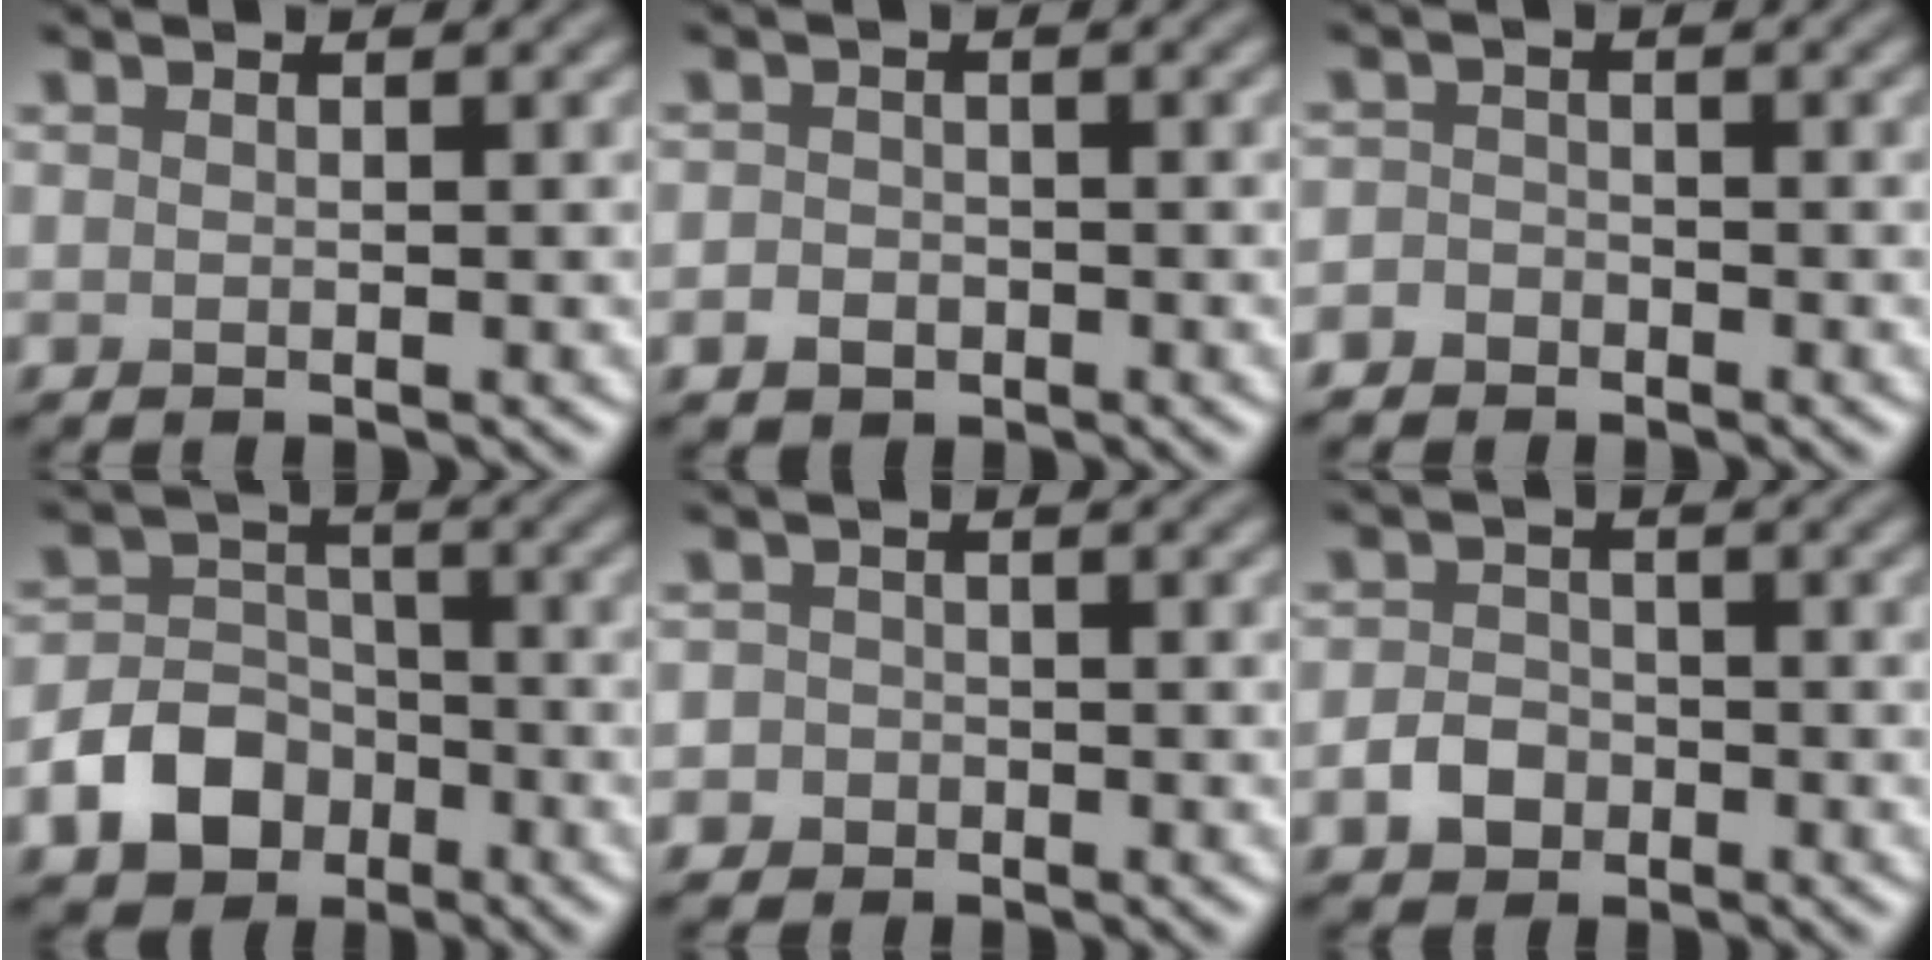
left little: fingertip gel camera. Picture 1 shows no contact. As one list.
[{"total": 1.7, "force": [-0.8, 1.4, 0.6], "torque": [-0.006, -0.002, -0.018]}, {"total": 1.6, "force": [-1.1, 1.1, 0.1], "torque": [0.017, 0.006, -0.026]}, {"total": 5.7, "force": [-2.9, 4.3, 2.5], "torque": [-0.036, 0.003, -0.064]}, {"total": 2.1, "force": [-0.8, 1.9, 0.2], "torque": [0.020, 0.007, -0.024]}, {"total": 2.5, "force": [-1.2, 2.0, 1.1], "torque": [-0.017, 0.001, -0.026]}]